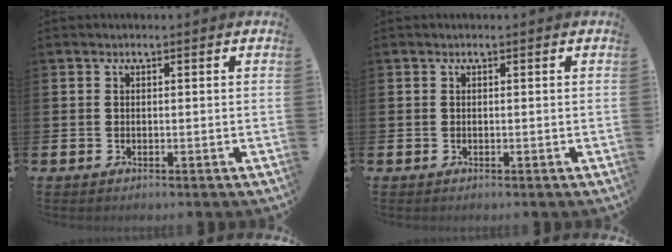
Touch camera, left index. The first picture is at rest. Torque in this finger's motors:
{"motor_torque": [-0.02, -0.02, 0.05, 0.00]}